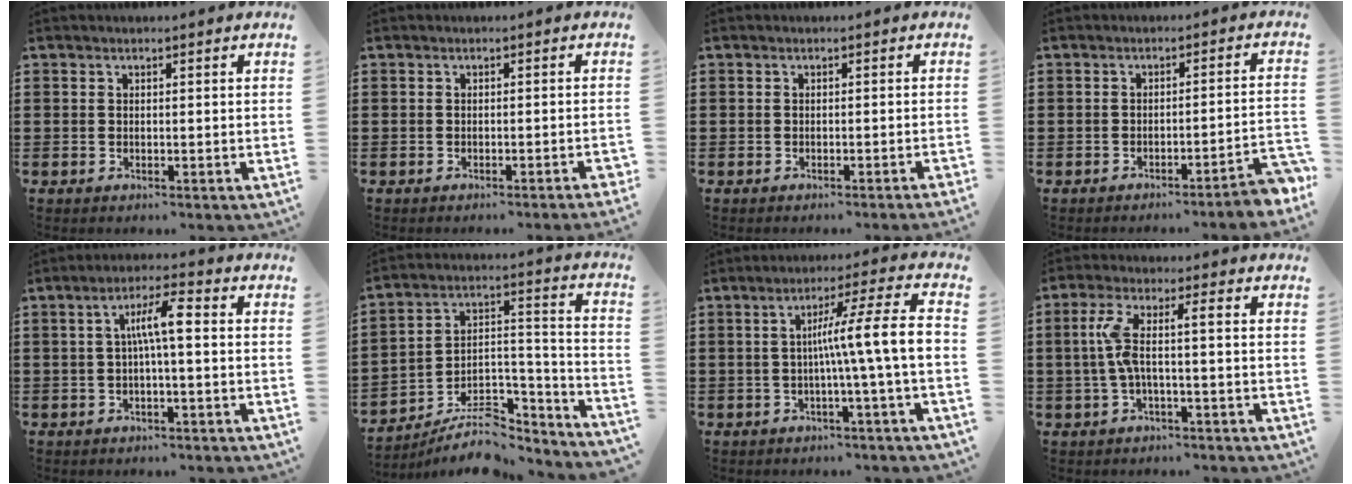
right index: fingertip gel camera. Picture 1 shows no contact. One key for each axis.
{"total": 1.0, "fx": -0.8, "fy": -0.3, "fz": 0.6, "tx": -0.010, "ty": -0.003, "tz": -0.016}
{"total": 0.9, "fx": -0.7, "fy": -0.3, "fz": 0.5, "tx": -0.009, "ty": -0.003, "tz": -0.013}
{"total": 3.3, "fx": -2.8, "fy": -0.5, "fz": 1.7, "tx": -0.031, "ty": -0.014, "tz": -0.057}
{"total": 5.8, "fx": 0.0, "fy": 1.0, "fz": 5.7, "tx": -0.108, "ty": 0.011, "tz": -0.006}
{"total": 7.6, "fx": -5.2, "fy": 4.1, "fz": 3.6, "tx": -0.060, "ty": 0.004, "tz": -0.096}
{"total": 9.6, "fx": -0.9, "fy": -0.7, "fz": 9.6, "tx": -0.164, "ty": -0.006, "tz": -0.025}
{"total": 6.1, "fx": -0.7, "fy": 0.7, "fz": 6.0, "tx": -0.139, "ty": -0.008, "tz": -0.026}